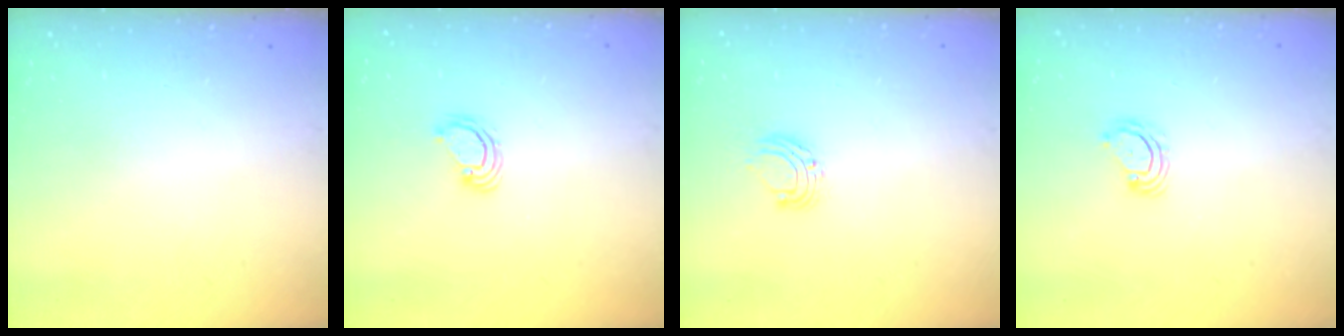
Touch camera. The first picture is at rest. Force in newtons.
{"total": 4.0, "press": 3.9, "slide": 0.3}
{"total": 5.5, "press": 5.4, "slide": 0.6}
{"total": 5.0, "press": 4.9, "slide": 0.4}